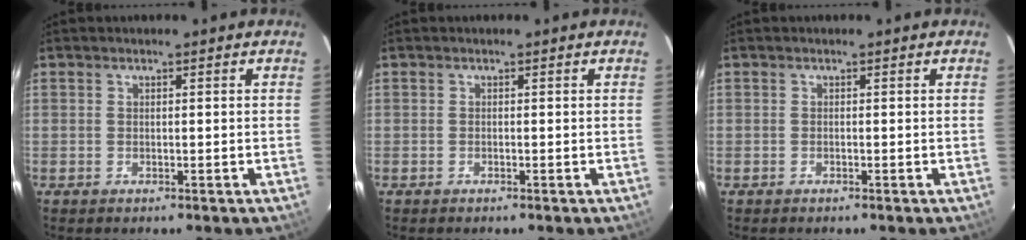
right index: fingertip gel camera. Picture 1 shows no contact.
{"total": 0.0}
{"total": 0.0}